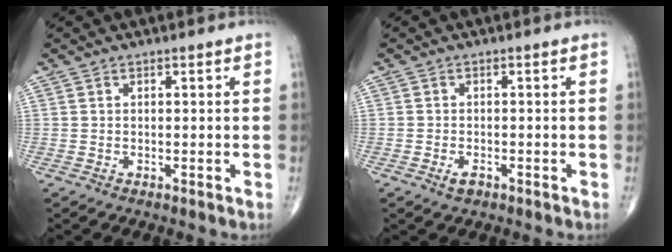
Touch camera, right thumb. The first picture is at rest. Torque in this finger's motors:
{"motor_torque": [-0.24, -0.05, 0.07, 0.07, 0.00]}